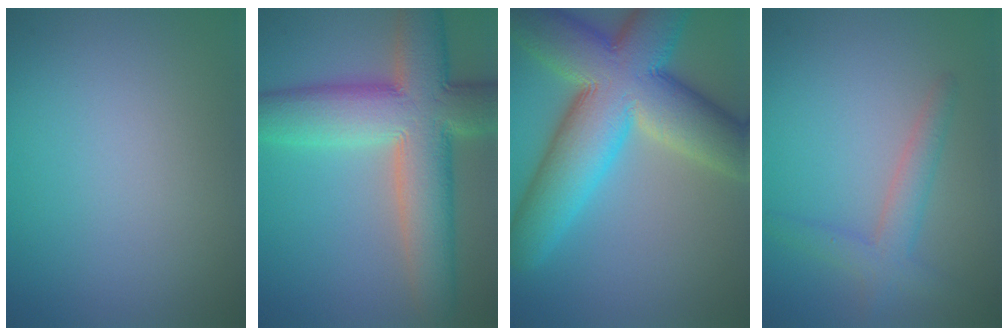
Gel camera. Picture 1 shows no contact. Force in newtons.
{"total": 11.6, "press": 11.6, "slide": 0.8}
{"total": 14.0, "press": 14.0, "slide": 0.9}
{"total": 2.7, "press": 2.7, "slide": 0.3}